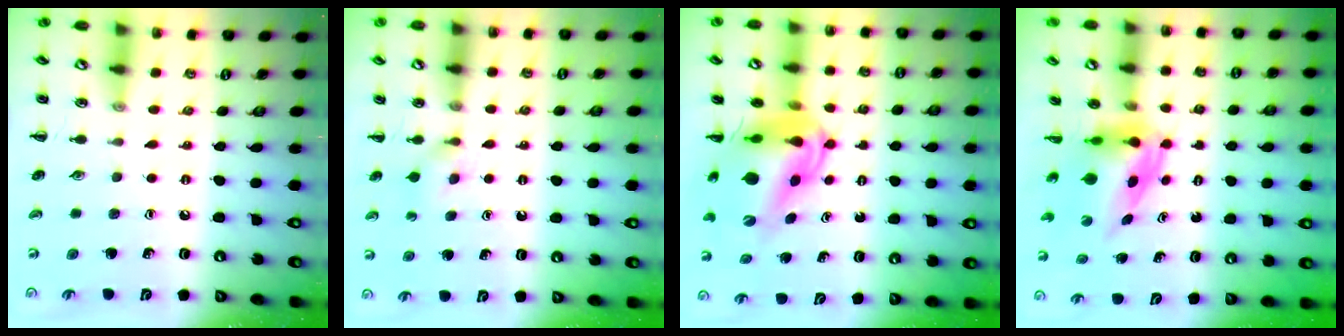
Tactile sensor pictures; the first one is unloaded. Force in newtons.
{"total": 3.5, "press": 3.2, "slide": 1.5}
{"total": 10.2, "press": 9.6, "slide": 3.5}
{"total": 3.9, "press": 3.7, "slide": 1.1}